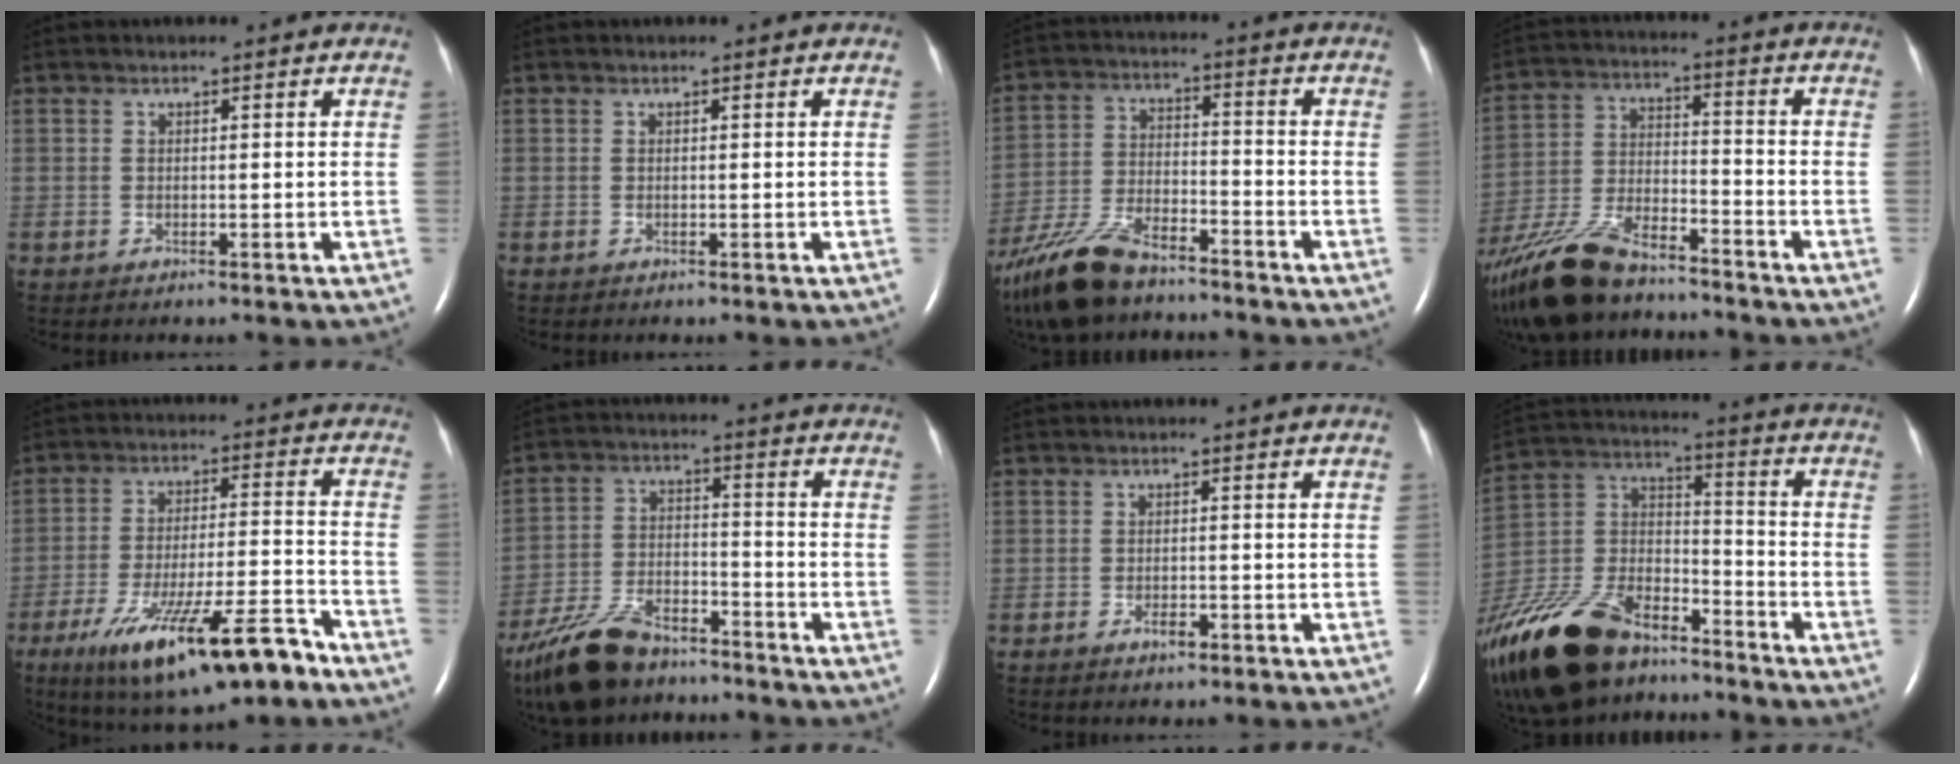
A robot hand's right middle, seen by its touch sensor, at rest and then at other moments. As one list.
[{"total": 0.0}, {"total": 13.6, "force": [-10.7, 4.3, 7.1], "torque": [-0.154, -0.017, -0.197]}, {"total": 16.0, "force": [-12.9, 4.7, 8.3], "torque": [-0.188, -0.021, -0.238]}, {"total": 17.8, "force": [-11.5, 3.2, 13.2], "torque": [-0.199, -0.019, -0.186]}, {"total": 13.4, "force": [-10.6, 4.9, 6.4], "torque": [-0.132, -0.010, -0.189]}, {"total": 1.7, "force": [-1.0, 0.6, 1.2], "torque": [-0.024, 0.000, -0.015]}, {"total": 24.8, "force": [-18.3, 10.2, 13.4], "torque": [-0.346, -0.022, -0.339]}]